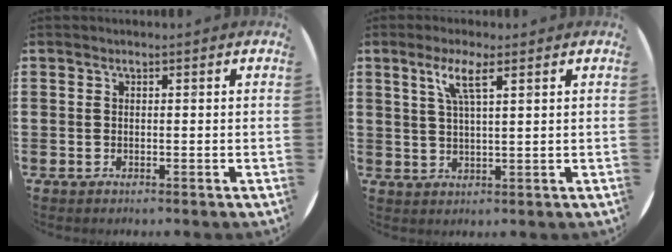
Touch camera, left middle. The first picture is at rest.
{"total": 4.5, "force": [2.6, 0.6, 3.7], "torque": [-0.079, 0.006, 0.042]}